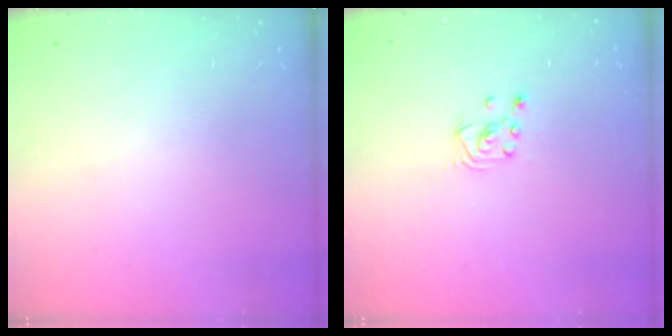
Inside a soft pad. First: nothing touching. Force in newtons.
{"total": 1.6, "press": 1.6, "slide": 0.0}